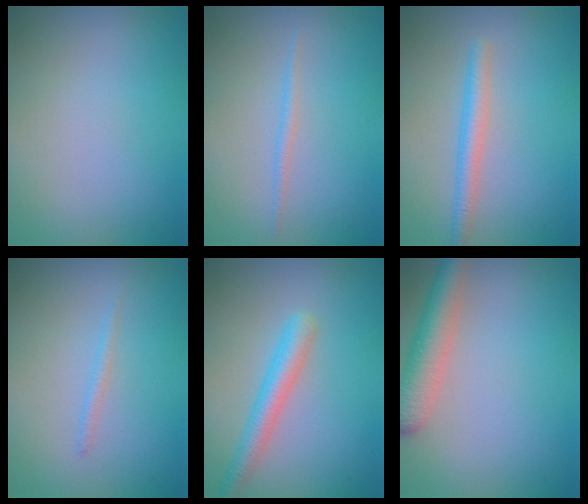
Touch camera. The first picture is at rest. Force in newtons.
{"total": 0.9, "press": 0.9, "slide": 0.1}
{"total": 2.4, "press": 2.4, "slide": 0.1}
{"total": 0.7, "press": 0.7, "slide": 0.1}
{"total": 3.0, "press": 3.0, "slide": 0.2}
{"total": 4.4, "press": 4.3, "slide": 0.2}